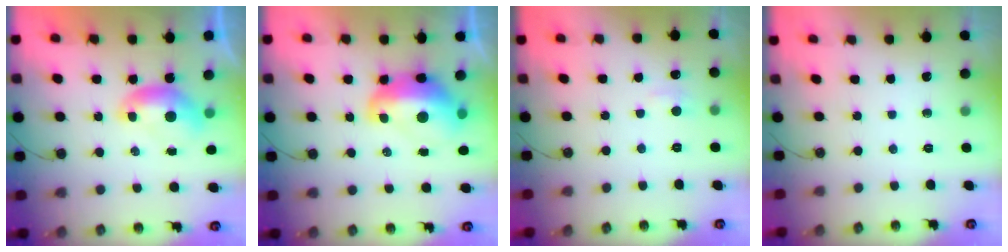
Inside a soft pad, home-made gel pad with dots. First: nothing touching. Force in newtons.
{"total": 6.0, "press": 5.9, "slide": 1.2}
{"total": 1.9, "press": 1.8, "slide": 0.6}
{"total": 0.0}